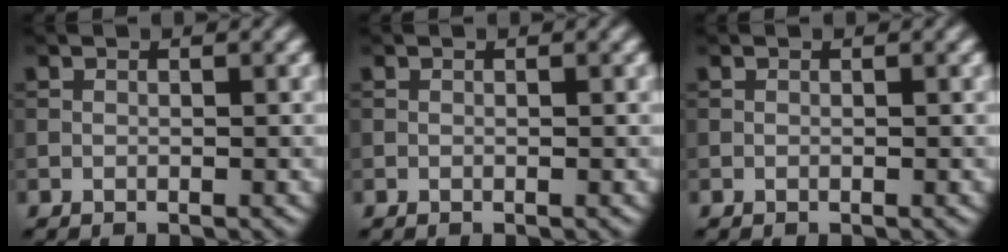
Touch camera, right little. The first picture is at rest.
{"total": 0.0}
{"total": 0.0}